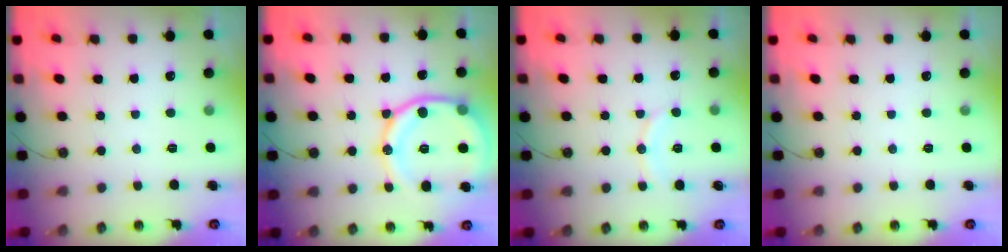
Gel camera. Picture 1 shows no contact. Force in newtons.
{"total": 17.1, "press": 17.1, "slide": 1.7}
{"total": 8.2, "press": 8.2, "slide": 0.8}
{"total": 0.0}